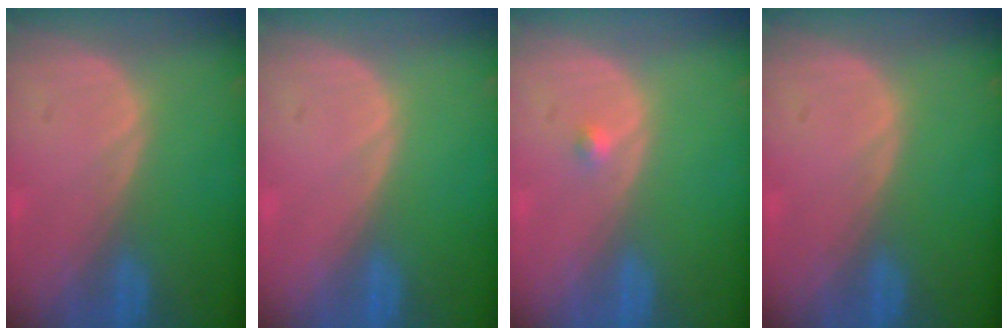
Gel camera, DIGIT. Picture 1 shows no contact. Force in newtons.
{"total": 0.0}
{"total": 0.9, "press": 0.7, "slide": 0.6}
{"total": 0.0}